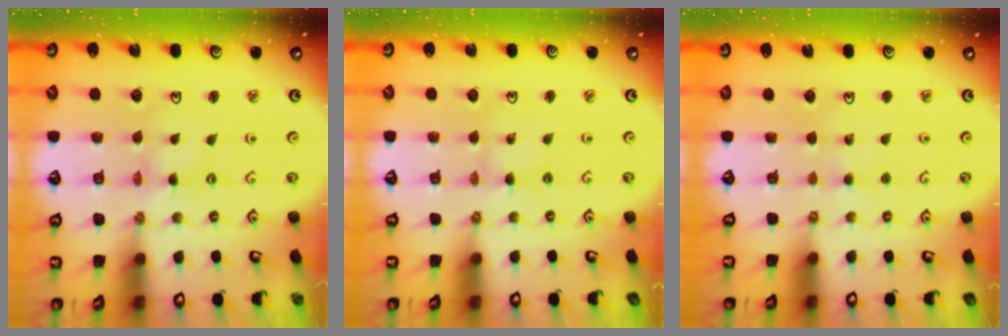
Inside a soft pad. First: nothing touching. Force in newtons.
{"total": 2.5, "press": 2.5, "slide": 0.3}
{"total": 2.5, "press": 2.5, "slide": 0.3}